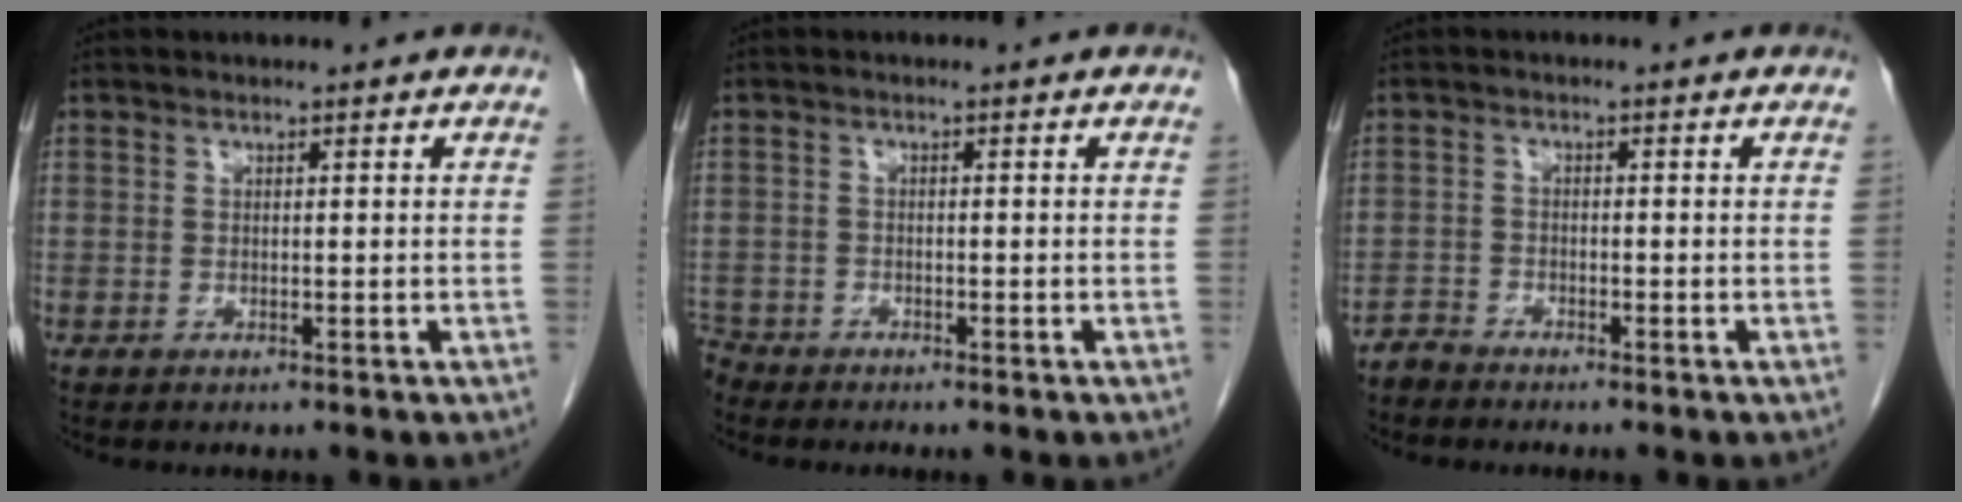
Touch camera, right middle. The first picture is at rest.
{"total": 2.7, "force": [-2.6, 0.7, -0.2], "torque": [0.005, -0.006, -0.050]}
{"total": 1.9, "force": [-1.8, 0.2, -0.3], "torque": [0.011, -0.004, -0.037]}